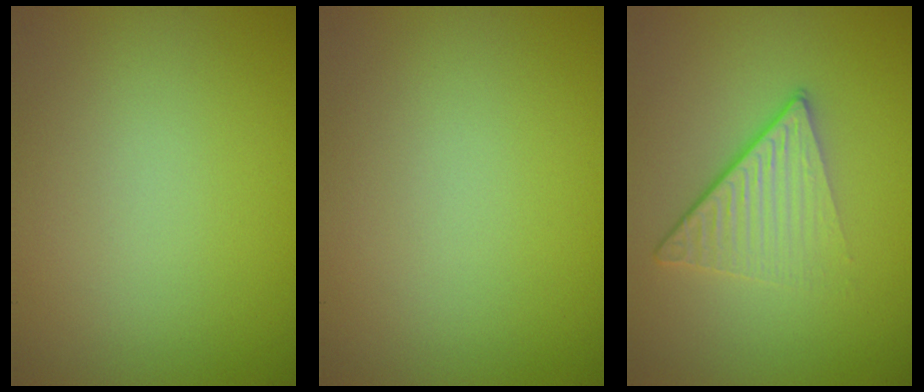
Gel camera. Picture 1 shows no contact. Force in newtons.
{"total": 0.0}
{"total": 5.0, "press": 3.0, "slide": 4.0}